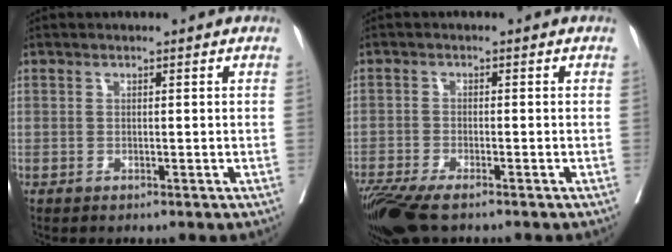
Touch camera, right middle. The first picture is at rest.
{"total": 8.7, "force": [-6.5, 2.0, 5.4], "torque": [-0.096, -0.019, -0.114]}